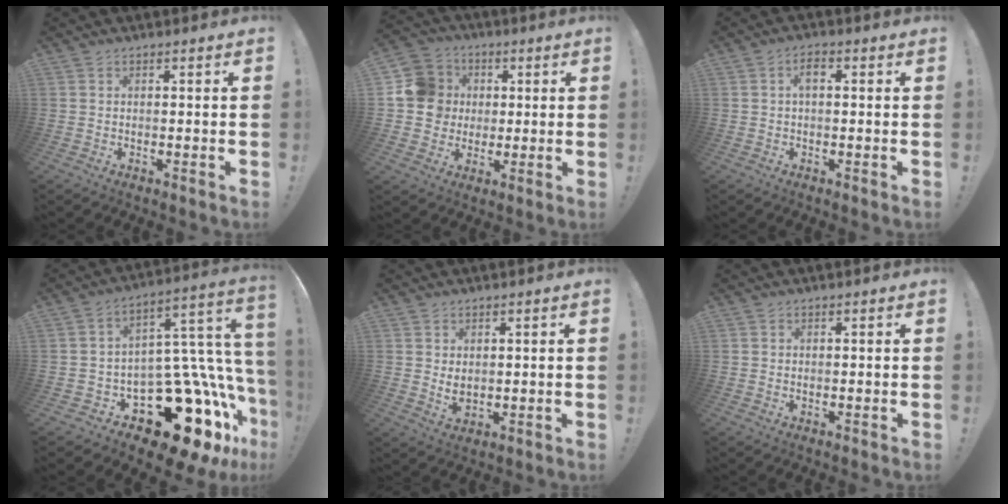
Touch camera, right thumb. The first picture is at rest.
{"total": 12.8, "force": [1.3, 12.0, 4.3], "torque": [-0.061, 0.009, 0.031]}
{"total": 2.9, "force": [0.4, 1.3, 2.6], "torque": [-0.048, 0.009, 0.004]}
{"total": 25.0, "force": [-11.4, 13.3, 17.9], "torque": [-0.197, 0.033, -0.143]}
{"total": 3.7, "force": [1.3, 2.3, 2.5], "torque": [-0.028, -0.010, 0.024]}
{"total": 0.0}